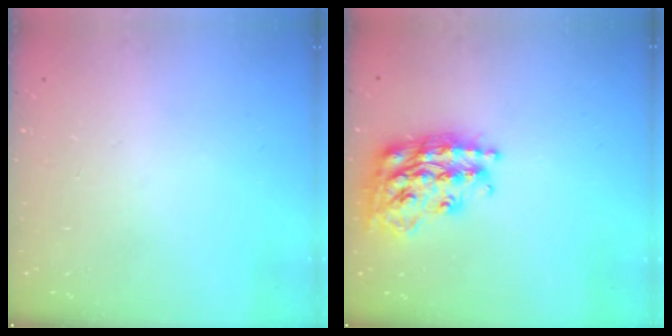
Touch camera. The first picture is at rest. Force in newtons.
{"total": 22.0, "press": 21.9, "slide": 1.4}